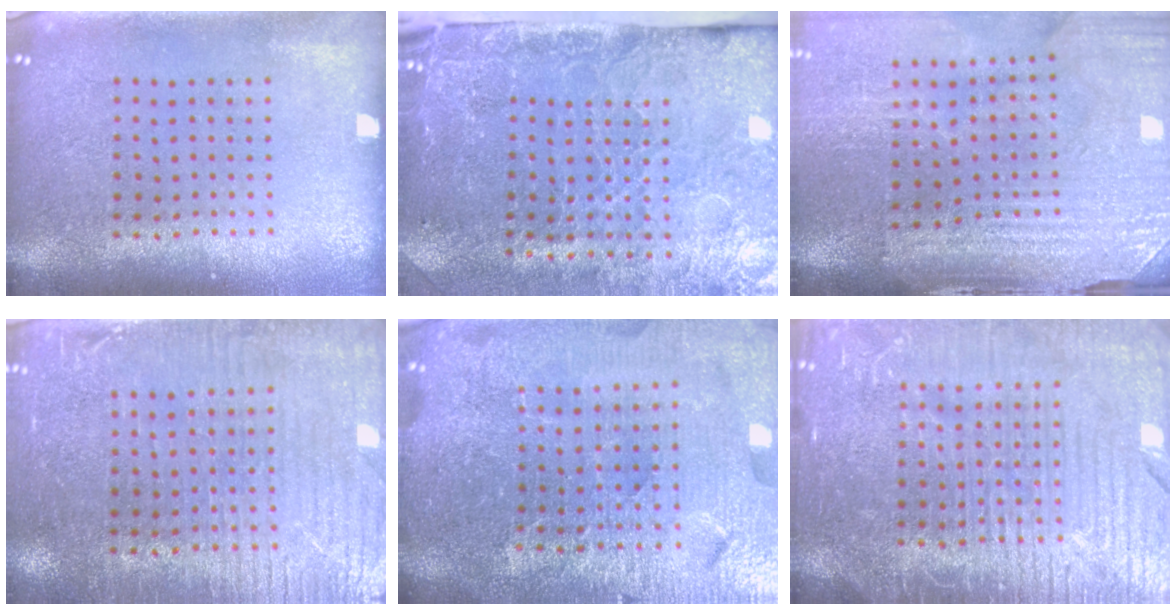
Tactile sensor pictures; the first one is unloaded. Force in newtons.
{"total": 4.7, "press": 3.6, "slide": 3.0}
{"total": 3.3, "press": 3.2, "slide": 0.9}
{"total": 3.5, "press": 2.9, "slide": 1.8}
{"total": 5.6, "press": 5.1, "slide": 2.3}
{"total": 7.1, "press": 7.0, "slide": 0.8}